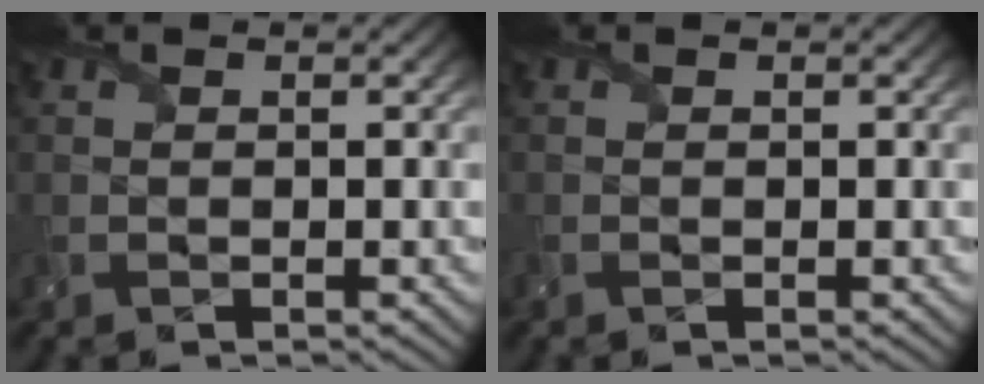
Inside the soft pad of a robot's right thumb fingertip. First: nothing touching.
{"total": 0.6, "force": [-0.2, 0.5, 0.2], "torque": [-0.005, -0.006, -0.003]}